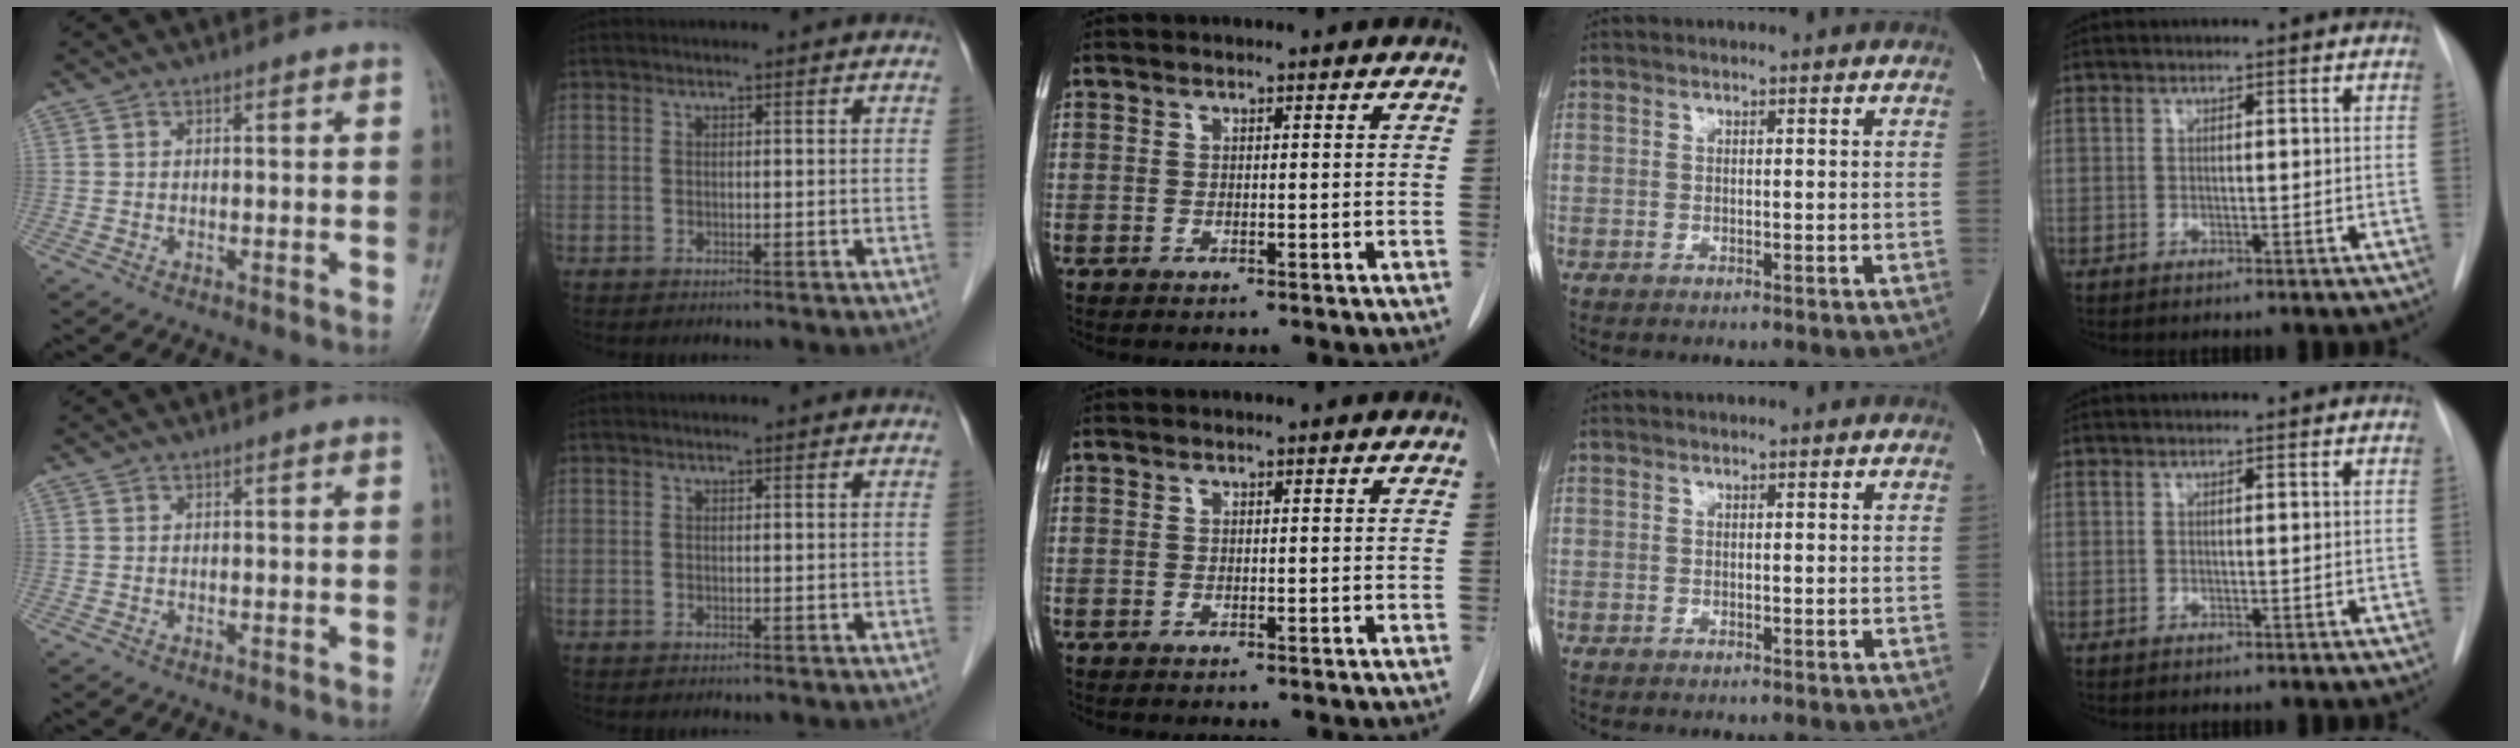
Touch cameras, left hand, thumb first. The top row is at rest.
{}